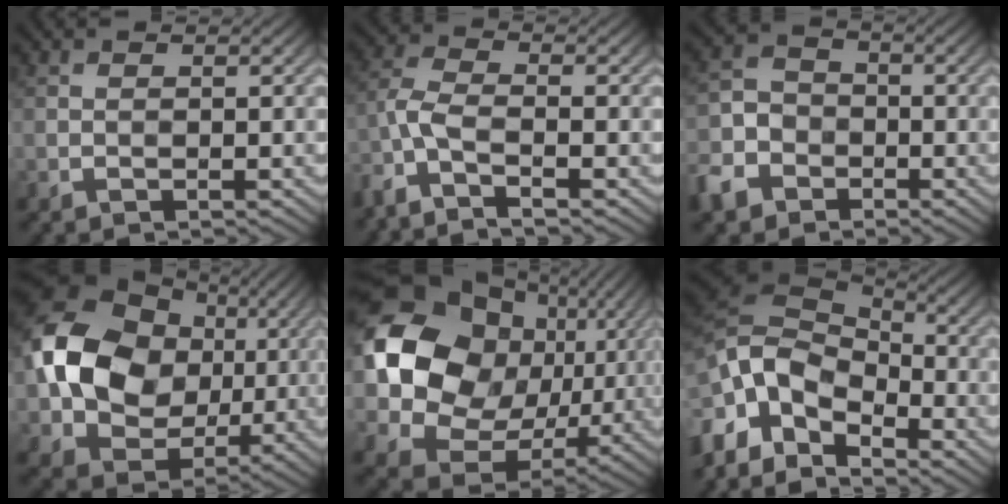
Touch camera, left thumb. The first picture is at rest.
{"total": 5.1, "force": [-3.6, 1.3, 3.4], "torque": [-0.085, -0.008, -0.090]}
{"total": 6.8, "force": [-3.9, 5.0, 2.5], "torque": [-0.076, -0.008, -0.094]}
{"total": 16.0, "force": [1.8, 12.9, 9.3], "torque": [-0.206, 0.004, 0.025]}
{"total": 17.3, "force": [2.9, 14.4, 9.1], "torque": [-0.217, 0.001, 0.054]}
{"total": 13.8, "force": [-5.0, 8.9, 9.3], "torque": [-0.239, -0.007, -0.102]}